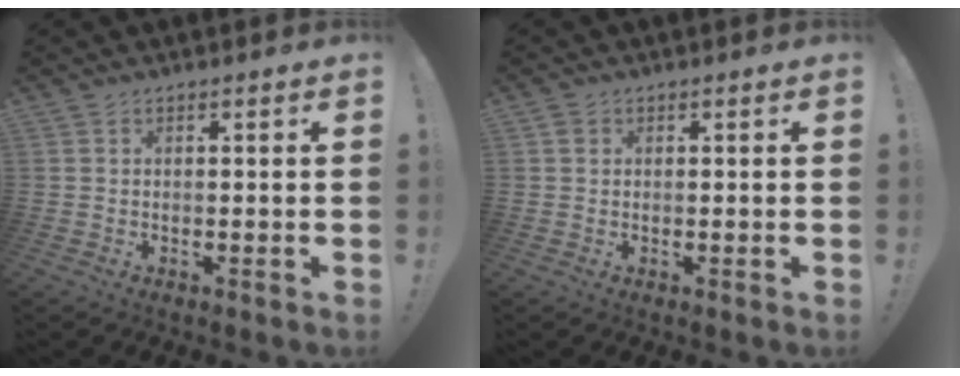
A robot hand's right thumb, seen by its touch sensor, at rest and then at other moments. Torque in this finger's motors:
{"motor_torque": [-0.35, -0.17, 0.19, -0.02, -0.02]}